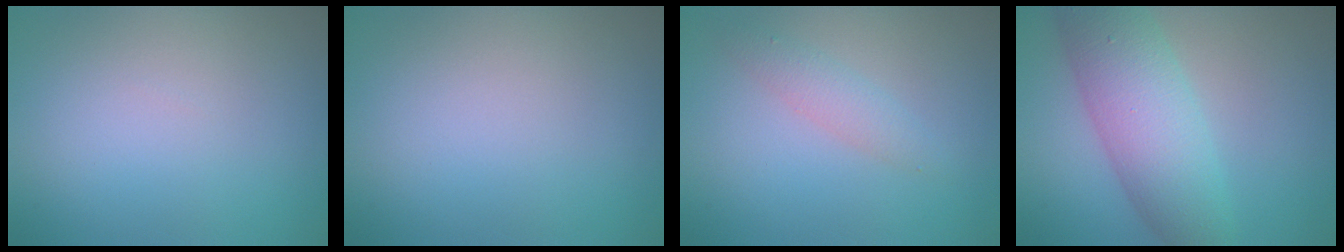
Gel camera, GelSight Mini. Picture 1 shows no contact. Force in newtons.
{"total": 0.0}
{"total": 1.8, "press": 1.8, "slide": 0.1}
{"total": 7.4, "press": 7.4, "slide": 0.2}